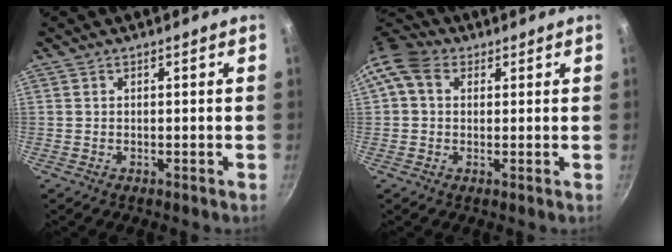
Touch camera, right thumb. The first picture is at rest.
{"total": 7.3, "force": [2.2, 5.5, 4.2], "torque": [-0.070, 0.010, 0.023]}